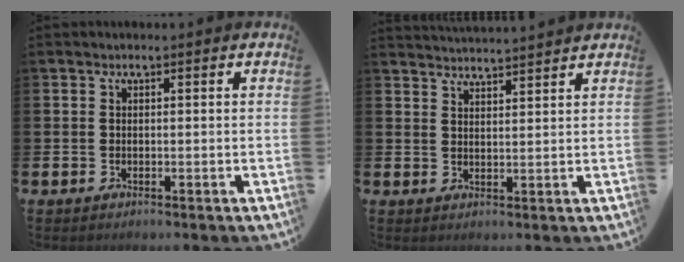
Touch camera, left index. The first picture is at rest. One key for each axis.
{"total": 3.4, "fx": 3.4, "fy": -0.4, "fz": -0.1, "tx": -0.002, "ty": -0.022, "tz": 0.061}